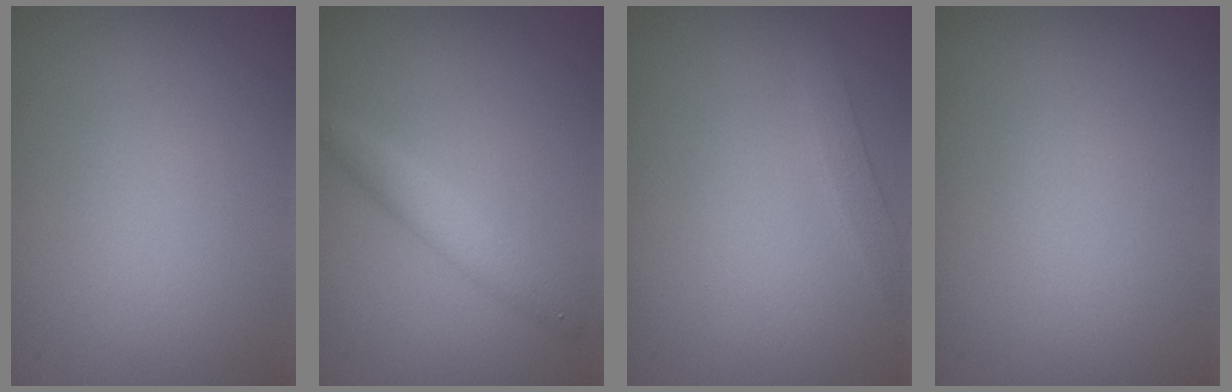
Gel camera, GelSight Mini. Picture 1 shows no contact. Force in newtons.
{"total": 2.1, "press": 2.1, "slide": 0.0}
{"total": 1.8, "press": 1.8, "slide": 0.1}
{"total": 0.0}